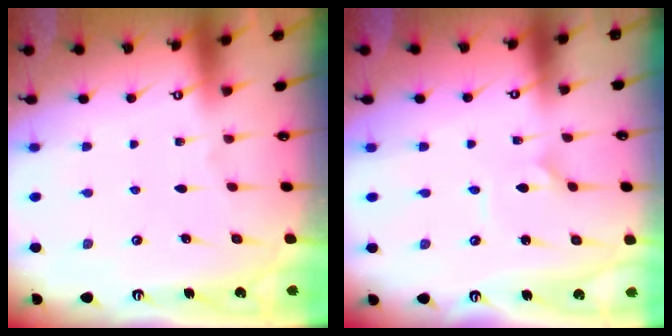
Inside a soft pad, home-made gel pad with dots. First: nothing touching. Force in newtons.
{"total": 0.7, "press": 0.7, "slide": 0.0}